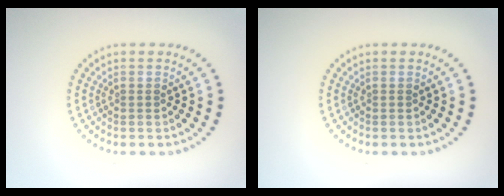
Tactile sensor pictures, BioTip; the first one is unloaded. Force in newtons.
{"total": 0.0}